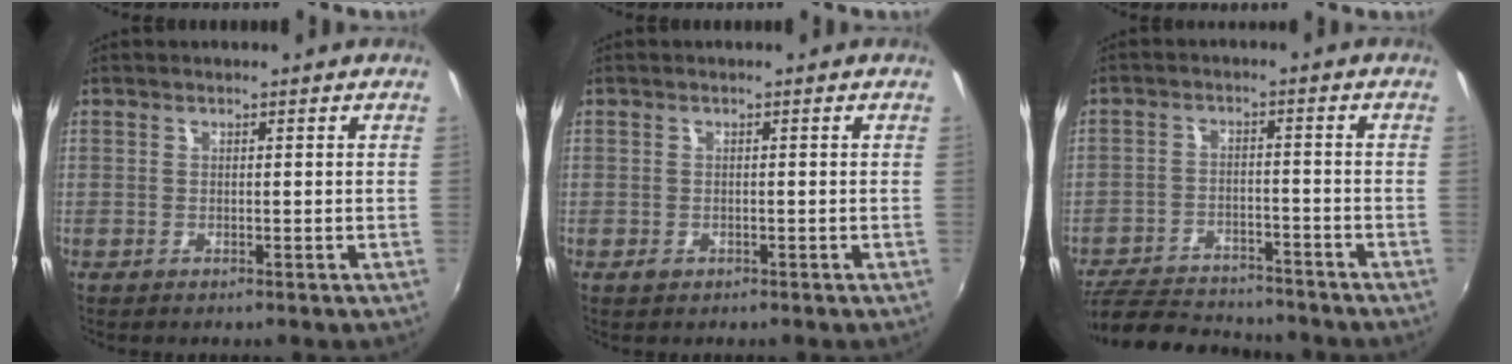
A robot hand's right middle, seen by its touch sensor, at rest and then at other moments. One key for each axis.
{"total": 0.9, "fx": -0.5, "fy": 0.7, "fz": 0.4, "tx": -0.006, "ty": -0.001, "tz": -0.006}
{"total": 13.1, "fx": -11.4, "fy": 4.9, "fz": 4.2, "tx": -0.112, "ty": 0.011, "tz": -0.168}